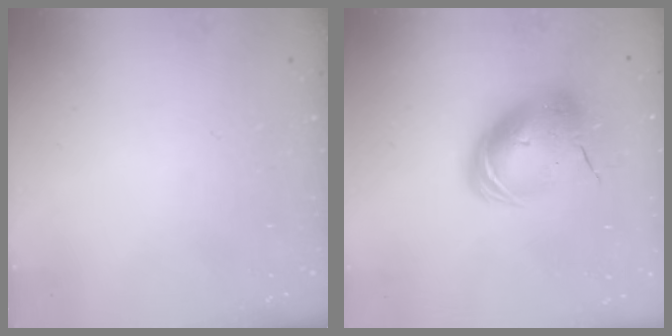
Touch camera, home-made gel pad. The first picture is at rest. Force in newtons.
{"total": 12.4, "press": 12.2, "slide": 2.2}